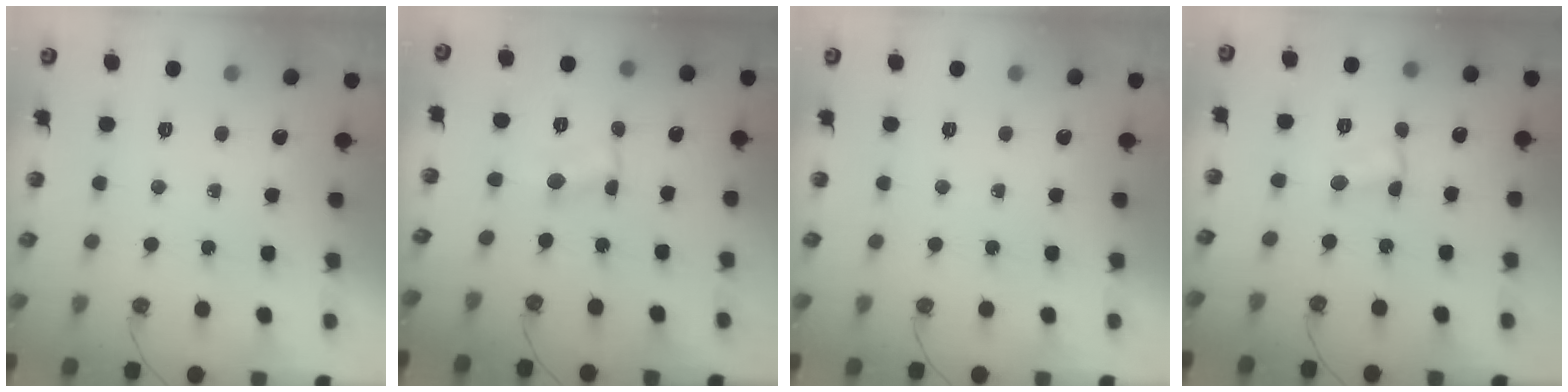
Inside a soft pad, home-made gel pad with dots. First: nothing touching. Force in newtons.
{"total": 1.9, "press": 1.9, "slide": 0.2}
{"total": 0.0}
{"total": 1.7, "press": 1.6, "slide": 0.5}